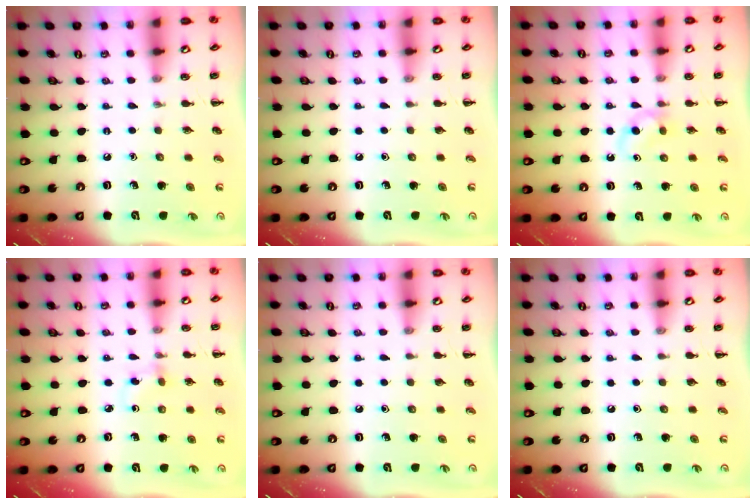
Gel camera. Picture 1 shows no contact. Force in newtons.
{"total": 0.0}
{"total": 2.7, "press": 2.4, "slide": 1.2}
{"total": 2.5, "press": 2.2, "slide": 1.1}
{"total": 0.0}
{"total": 0.0}